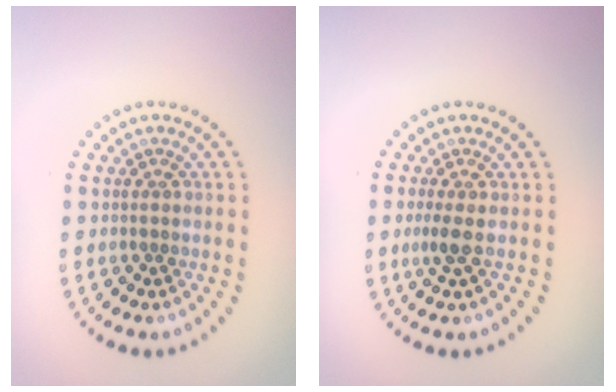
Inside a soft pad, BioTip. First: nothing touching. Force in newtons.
{"total": 1.4, "press": 1.3, "slide": 0.7}